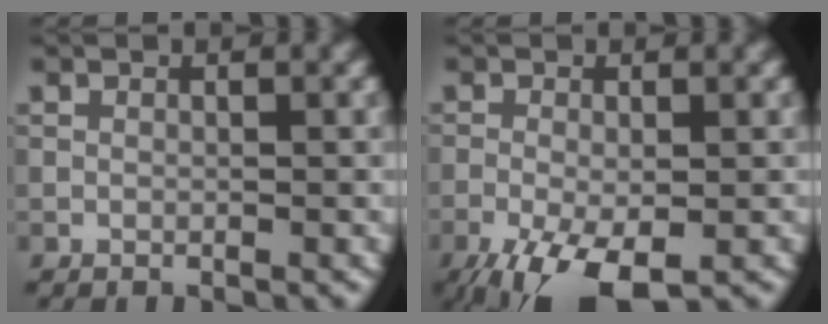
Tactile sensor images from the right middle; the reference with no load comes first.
{"total": 6.8, "force": [-3.5, 2.6, 5.2], "torque": [-0.104, -0.017, -0.058]}